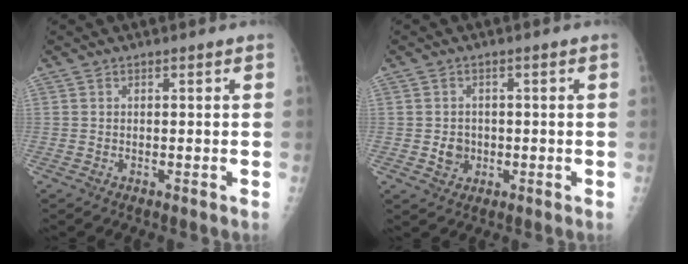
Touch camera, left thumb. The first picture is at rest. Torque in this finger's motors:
{"motor_torque": [-0.10, 0.11, -0.08, -0.03, 0.01]}